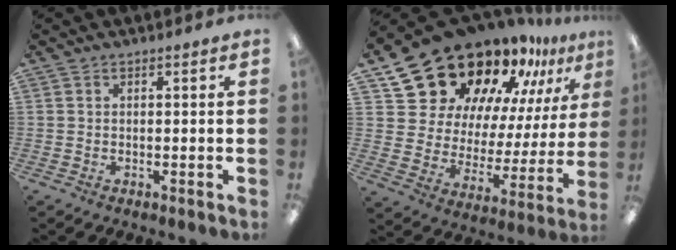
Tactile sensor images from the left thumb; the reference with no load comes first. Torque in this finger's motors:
{"motor_torque": [2.09, 2.92, 1.39, -1.38, 0.13]}